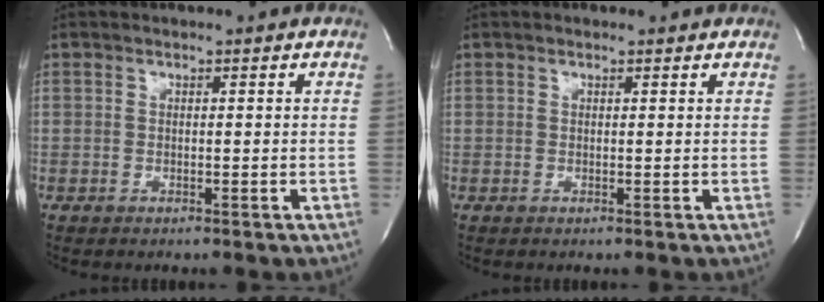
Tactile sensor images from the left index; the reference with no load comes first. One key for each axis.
{"total": 0.6, "fx": 0.5, "fy": 0.3, "fz": 0.1, "tx": -0.009, "ty": 0.005, "tz": 0.007}